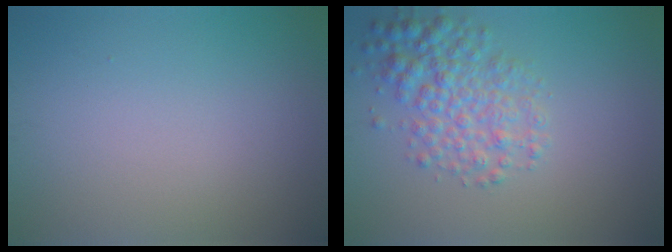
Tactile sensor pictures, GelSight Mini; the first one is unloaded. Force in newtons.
{"total": 4.4, "press": 4.4, "slide": 0.1}